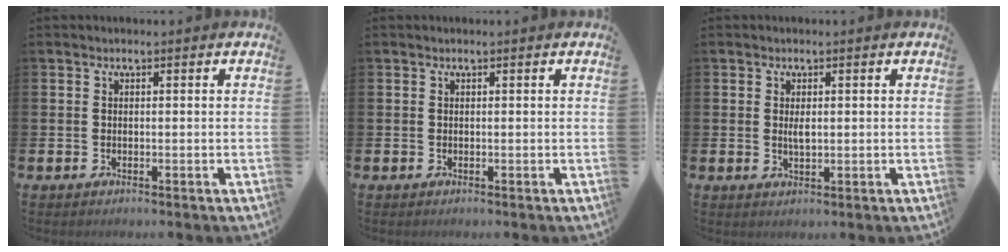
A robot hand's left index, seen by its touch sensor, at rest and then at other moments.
{"total": 0.0}
{"total": 1.6, "force": [0.3, 0.6, 1.5], "torque": [-0.020, -0.003, 0.001]}